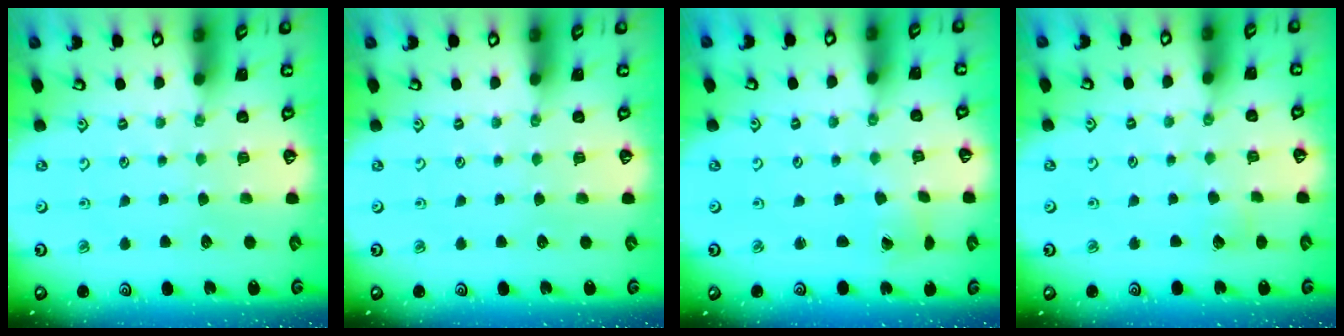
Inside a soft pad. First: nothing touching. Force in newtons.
{"total": 0.0}
{"total": 1.9, "press": 1.8, "slide": 0.7}
{"total": 2.7, "press": 2.7, "slide": 0.4}